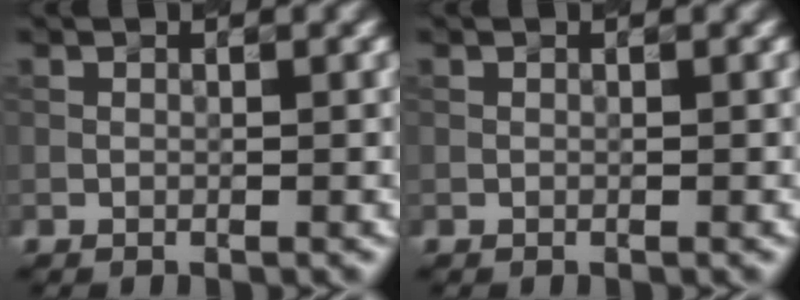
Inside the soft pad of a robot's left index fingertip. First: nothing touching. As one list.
[{"total": 0.0}]